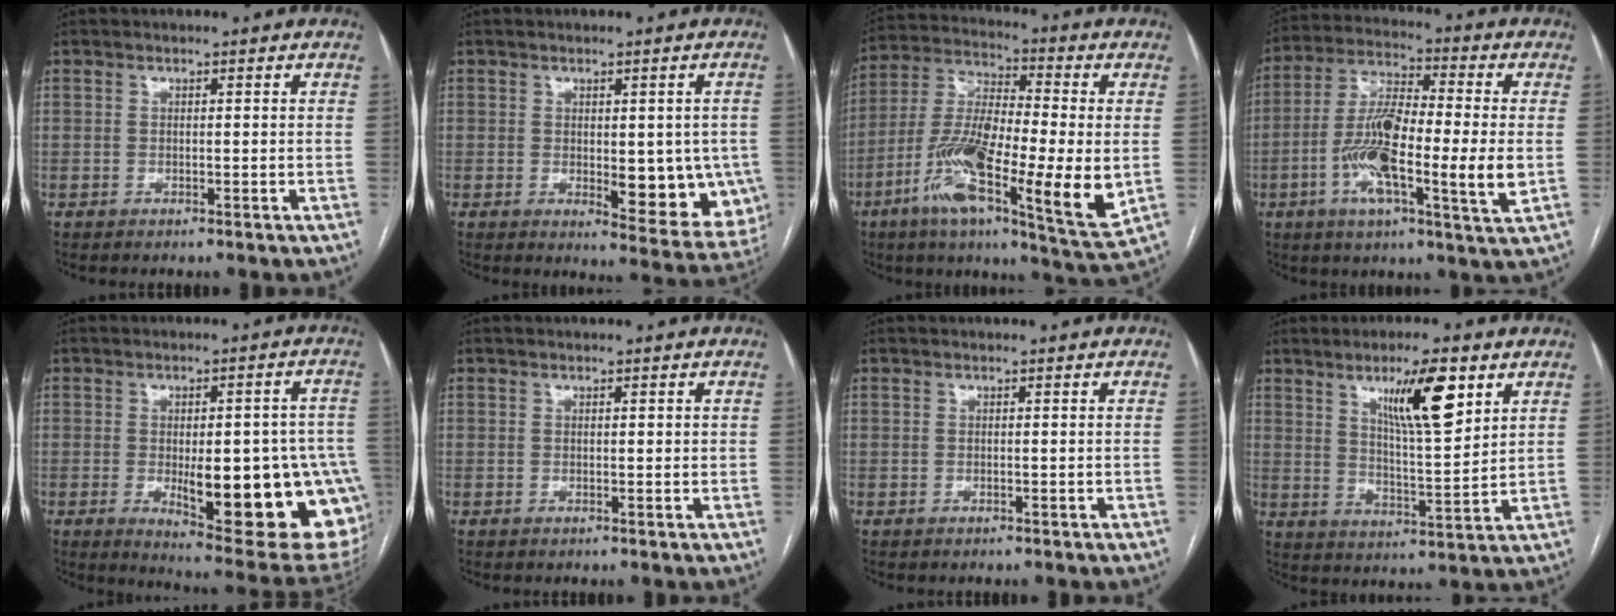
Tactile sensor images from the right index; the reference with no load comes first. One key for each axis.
{"total": 11.2, "fx": -1.6, "fy": 4.5, "fz": 10.1, "tx": -0.104, "ty": -0.013, "tz": -0.010}
{"total": 21.0, "fx": -4.7, "fy": 3.9, "fz": 20.1, "tx": -0.361, "ty": -0.018, "tz": -0.083}
{"total": 16.0, "fx": -2.9, "fy": 2.3, "fz": 15.6, "tx": -0.289, "ty": -0.005, "tz": -0.059}
{"total": 21.9, "fx": -5.2, "fy": 6.1, "fz": 20.4, "tx": -0.174, "ty": 0.002, "tz": -0.044}
{"total": 1.0, "fx": 0.4, "fy": 0.4, "fz": 0.8, "tx": -0.009, "ty": 0.000, "tz": 0.004}
{"total": 0.0}
{"total": 10.9, "fx": 5.7, "fy": 1.6, "fz": 9.2, "tx": -0.156, "ty": -0.004, "tz": 0.097}